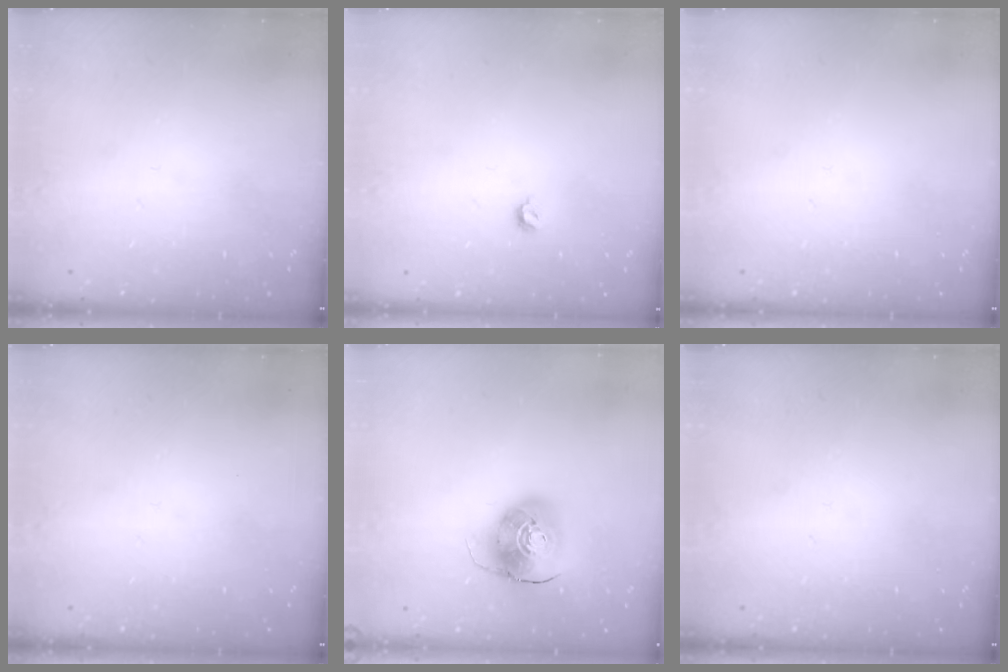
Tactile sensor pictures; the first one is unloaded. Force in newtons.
{"total": 4.6, "press": 4.5, "slide": 0.9}
{"total": 0.0}
{"total": 0.0}
{"total": 9.8, "press": 9.7, "slide": 1.4}
{"total": 0.0}